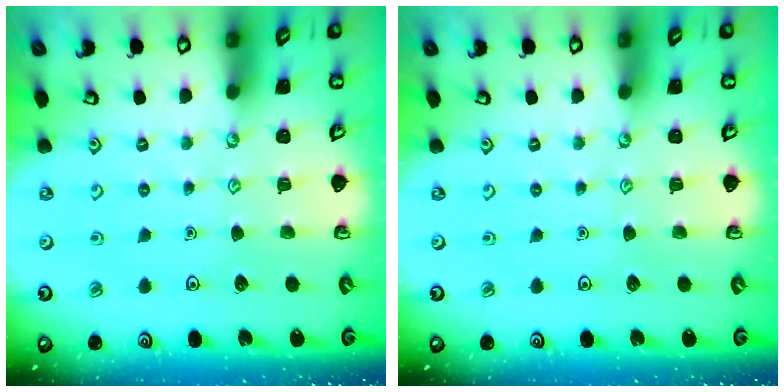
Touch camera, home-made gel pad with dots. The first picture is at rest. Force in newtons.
{"total": 0.0}